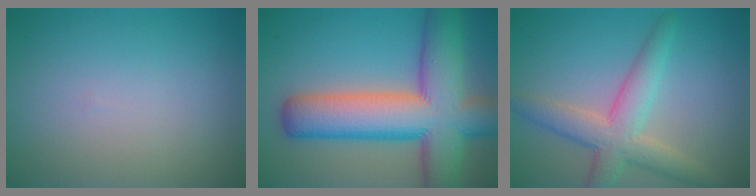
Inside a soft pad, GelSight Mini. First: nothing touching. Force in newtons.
{"total": 12.6, "press": 12.6, "slide": 0.6}
{"total": 5.0, "press": 5.0, "slide": 0.3}